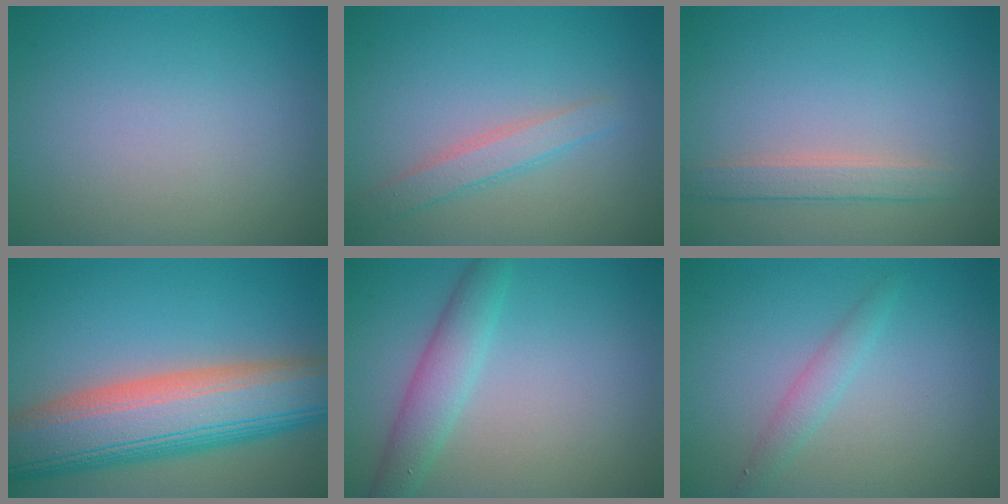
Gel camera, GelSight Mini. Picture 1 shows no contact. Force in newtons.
{"total": 2.3, "press": 2.3, "slide": 0.1}
{"total": 2.2, "press": 2.2, "slide": 0.1}
{"total": 12.0, "press": 12.0, "slide": 0.7}
{"total": 3.2, "press": 3.2, "slide": 0.1}
{"total": 1.6, "press": 1.6, "slide": 0.0}